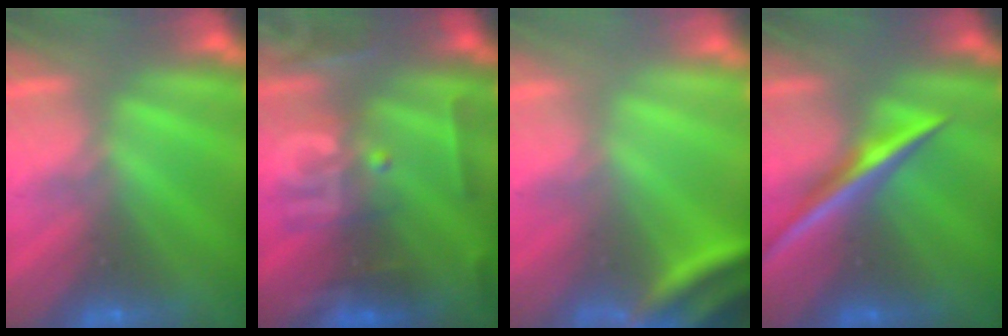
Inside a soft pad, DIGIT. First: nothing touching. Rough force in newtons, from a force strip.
{"total": 2.8}
{"total": 4.0}
{"total": 1.9}